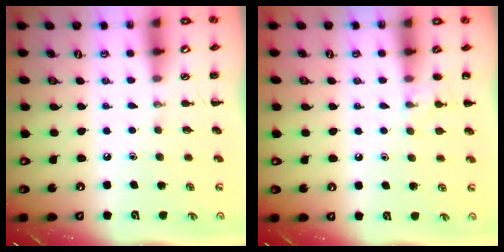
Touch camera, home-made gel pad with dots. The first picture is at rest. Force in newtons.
{"total": 6.3, "press": 6.1, "slide": 1.8}